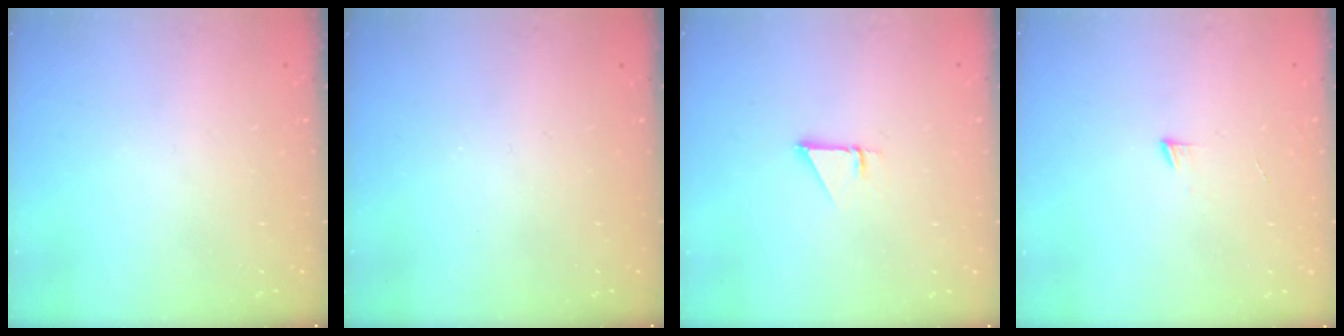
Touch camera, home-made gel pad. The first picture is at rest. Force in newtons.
{"total": 0.0}
{"total": 1.0, "press": 1.0, "slide": 0.1}
{"total": 4.0, "press": 3.9, "slide": 0.4}